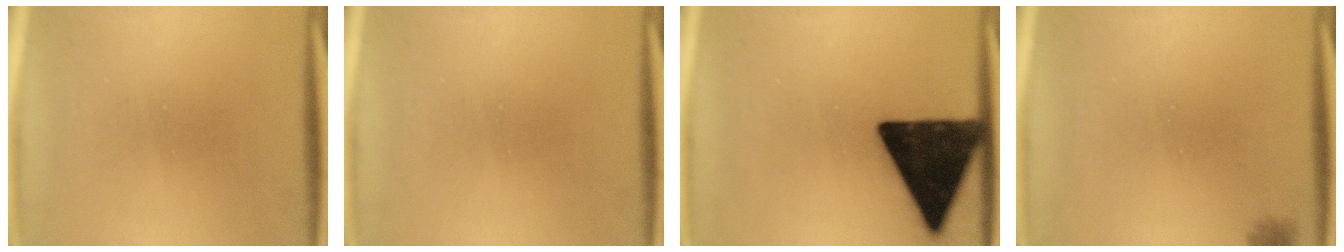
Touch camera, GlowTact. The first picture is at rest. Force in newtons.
{"total": 0.0}
{"total": 17.1}
{"total": 1.6}